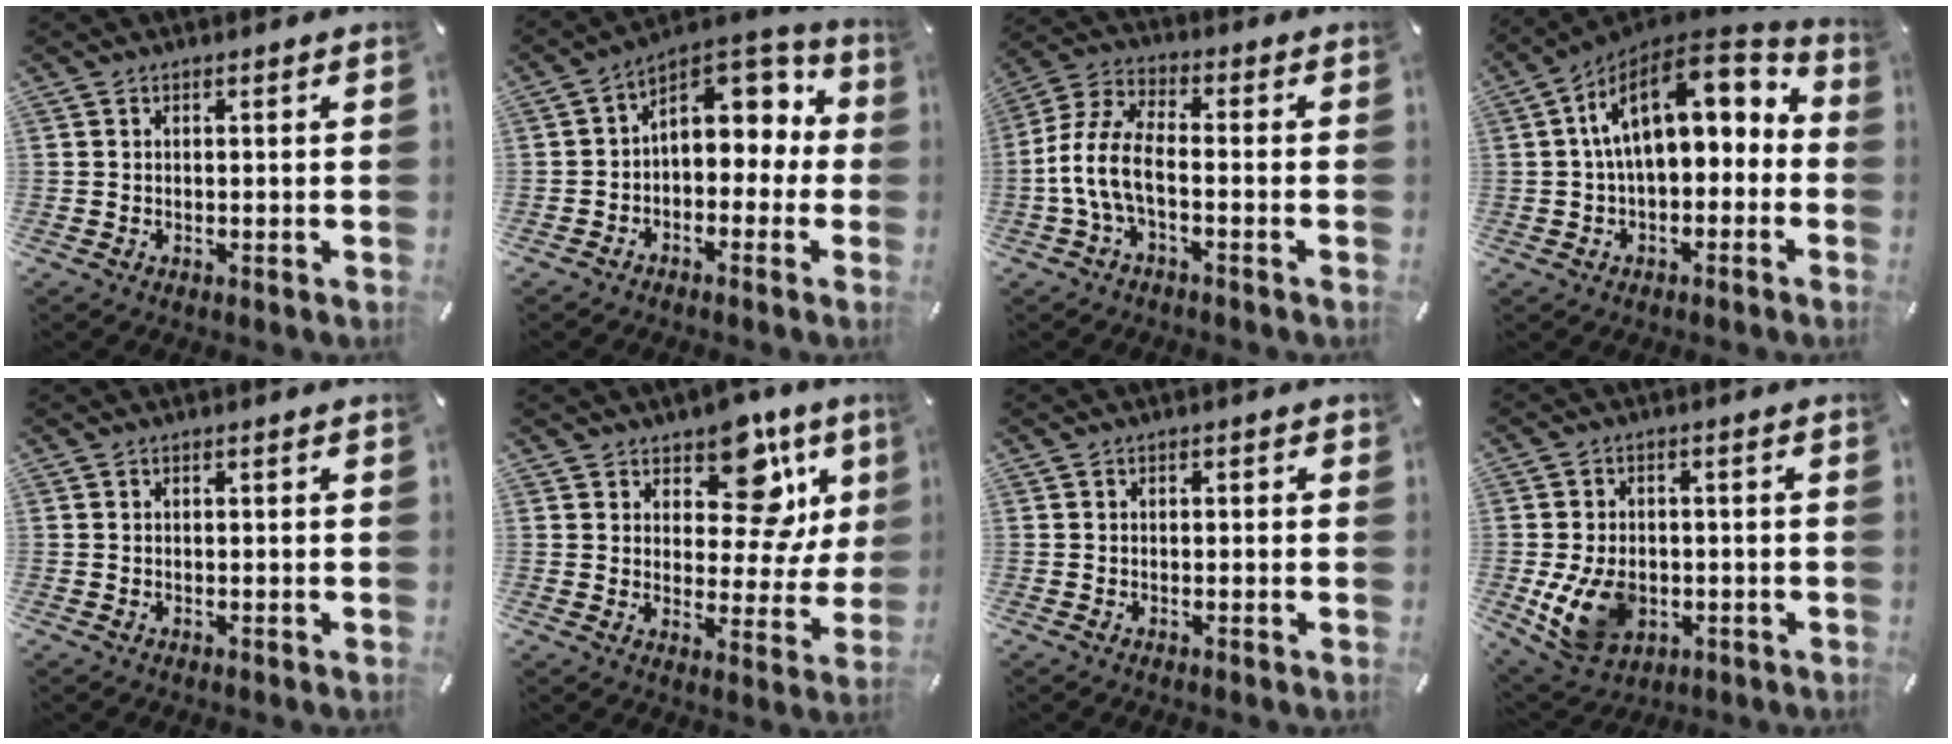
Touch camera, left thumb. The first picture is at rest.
{"total": 9.3, "force": [2.8, 6.8, 5.7], "torque": [-0.070, -0.023, 0.049]}
{"total": 9.0, "force": [-3.1, 4.3, 7.3], "torque": [-0.167, -0.002, -0.059]}
{"total": 16.9, "force": [4.8, 9.4, 13.1], "torque": [-0.227, -0.028, 0.082]}
{"total": 0.0}
{"total": 13.7, "force": [7.7, 7.8, 8.3], "torque": [-0.110, -0.056, 0.133]}
{"total": 0.7, "force": [-0.2, 0.5, 0.3], "torque": [-0.006, 0.003, -0.005]}
{"total": 11.6, "force": [-2.6, 8.7, 7.3], "torque": [-0.154, 0.004, -0.043]}